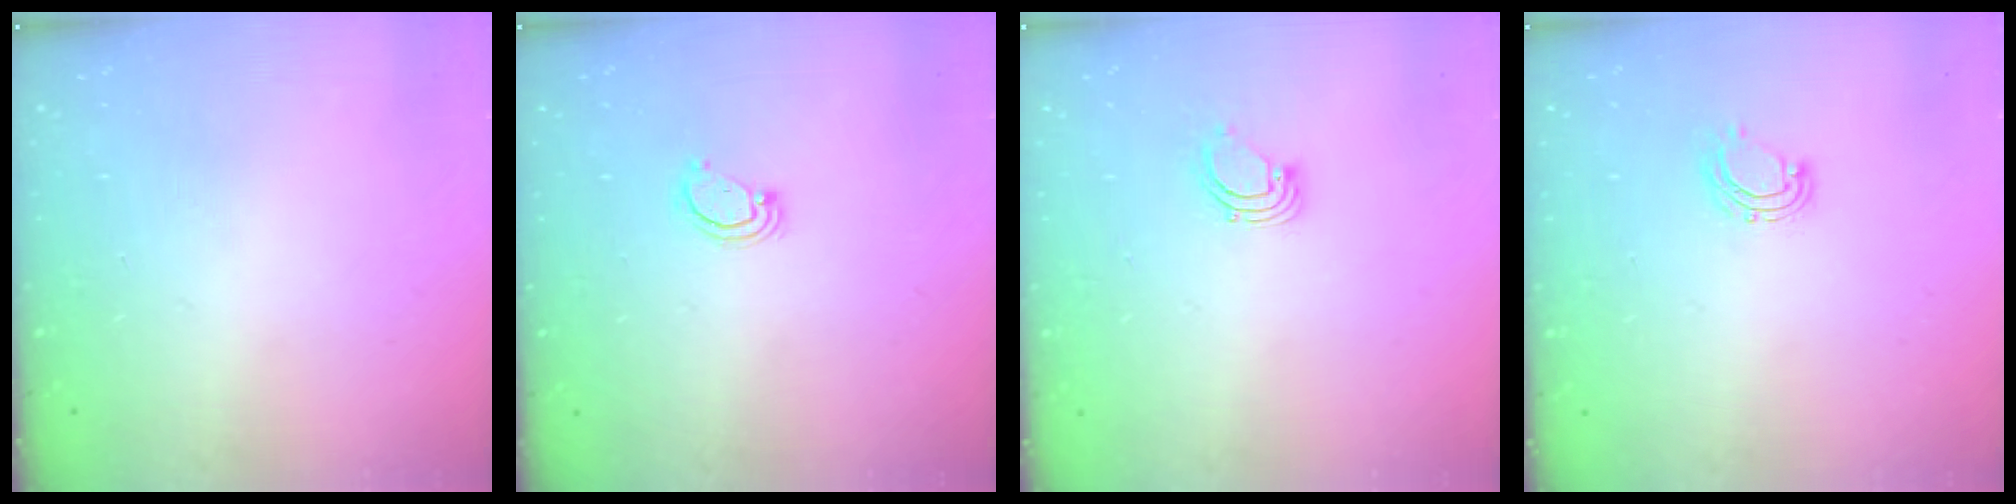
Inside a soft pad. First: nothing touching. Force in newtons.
{"total": 3.2, "press": 3.2, "slide": 0.3}
{"total": 2.2, "press": 2.2, "slide": 0.2}
{"total": 4.9, "press": 4.8, "slide": 0.7}